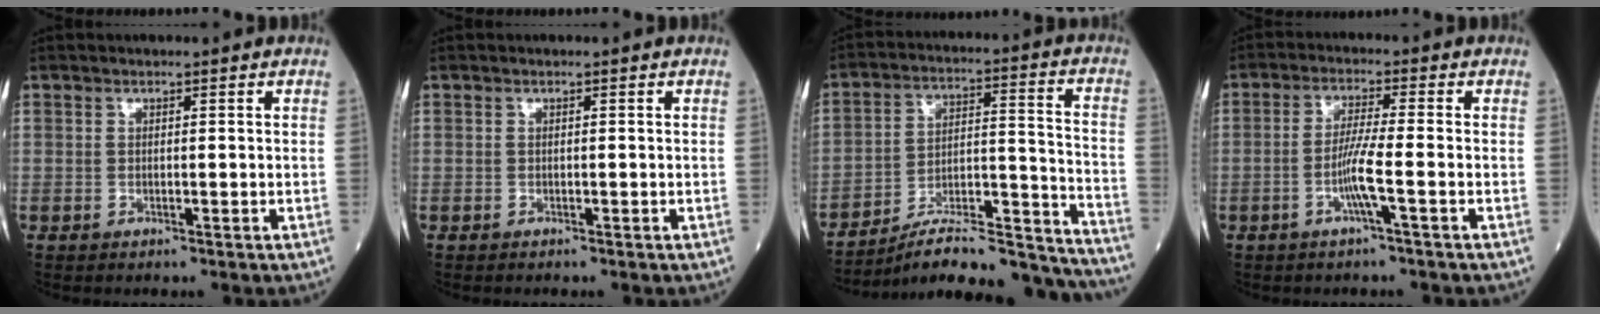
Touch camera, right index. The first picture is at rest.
{"total": 0.0}
{"total": 22.2, "force": [-20.9, 1.3, 7.4], "torque": [-0.075, 0.031, -0.310]}
{"total": 4.6, "force": [-1.6, -0.8, 4.2], "torque": [-0.088, 0.001, -0.031]}